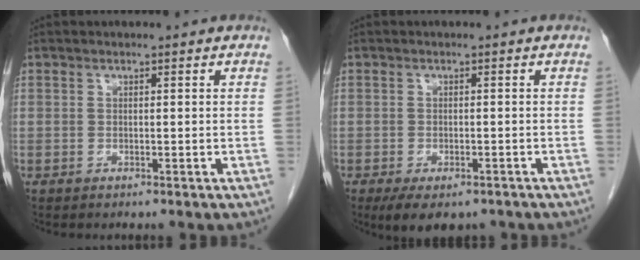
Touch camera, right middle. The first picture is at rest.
{"total": 6.6, "force": [-4.8, 2.9, 3.6], "torque": [-0.051, -0.007, -0.068]}